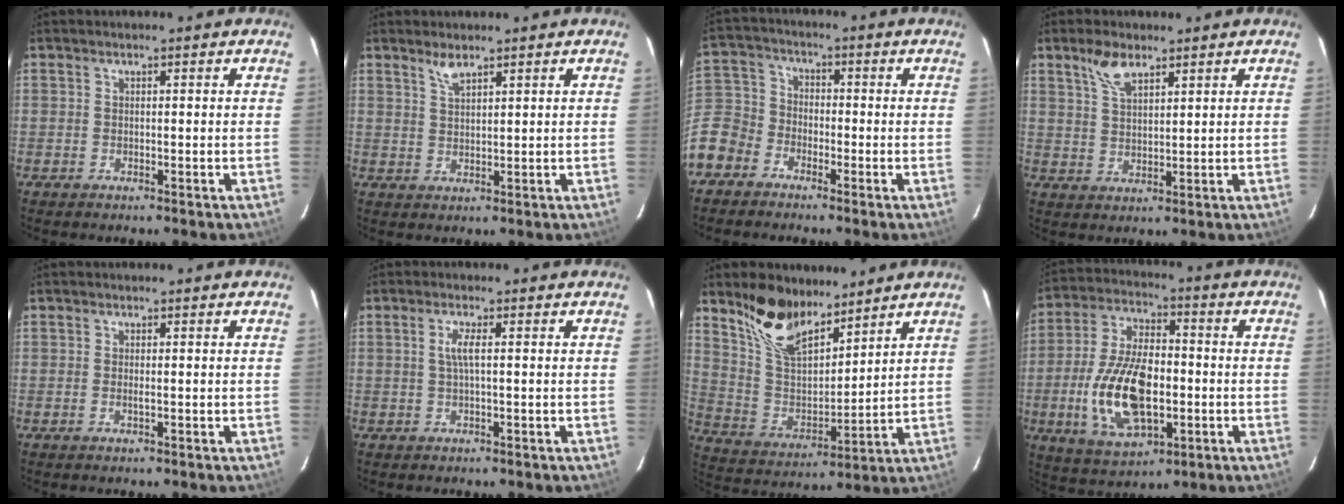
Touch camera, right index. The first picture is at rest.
{"total": 2.6, "force": [2.1, 0.6, 1.4], "torque": [-0.028, 0.000, 0.041]}
{"total": 11.4, "force": [-6.2, 9.0, 3.4], "torque": [-0.099, 0.029, -0.133]}
{"total": 5.3, "force": [3.5, 2.2, 3.2], "torque": [-0.061, 0.007, 0.070]}
{"total": 0.7, "force": [0.0, 0.1, 0.7], "torque": [-0.014, 0.001, -0.001]}
{"total": 2.3, "force": [0.3, 0.0, 2.3], "torque": [-0.044, 0.004, 0.005]}
{"total": 14.1, "force": [10.5, 6.0, 7.3], "torque": [-0.148, 0.007, 0.208]}
{"total": 17.5, "force": [-3.5, 8.7, 14.7], "torque": [-0.301, 0.000, -0.054]}